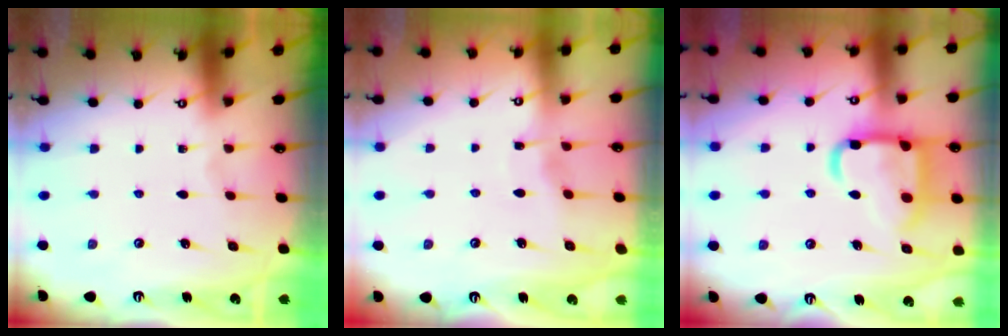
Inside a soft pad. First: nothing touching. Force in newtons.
{"total": 2.9, "press": 2.9, "slide": 0.3}
{"total": 17.5, "press": 17.4, "slide": 1.6}